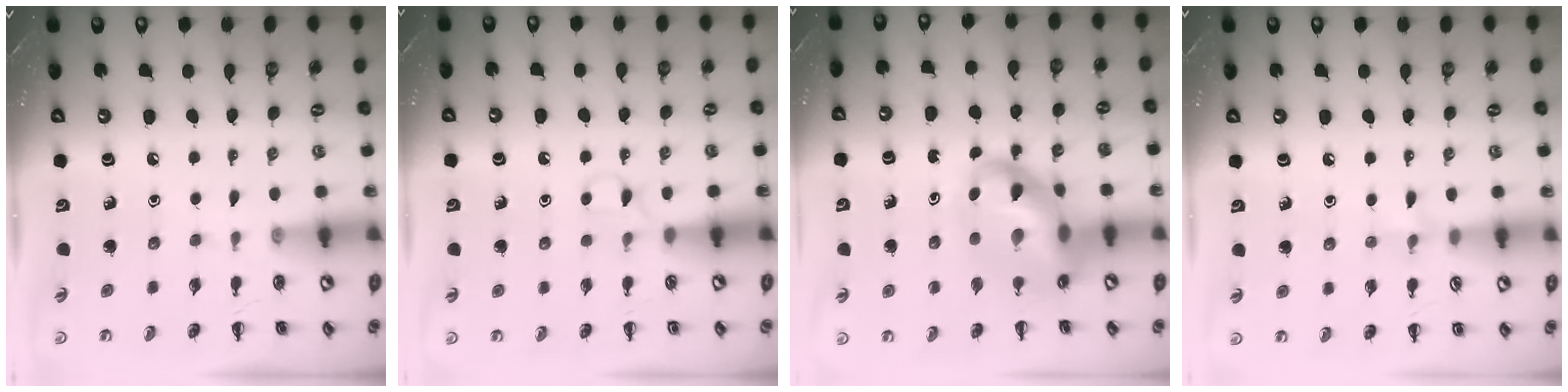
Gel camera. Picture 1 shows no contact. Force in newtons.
{"total": 2.6, "press": 2.4, "slide": 0.9}
{"total": 13.5, "press": 13.1, "slide": 3.5}
{"total": 5.5, "press": 5.3, "slide": 1.4}